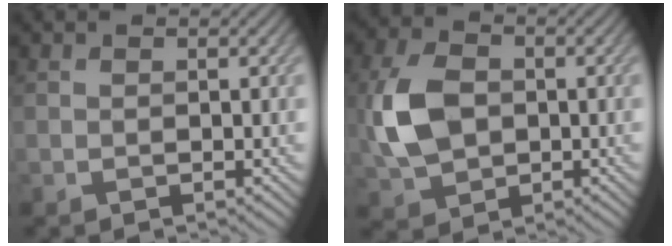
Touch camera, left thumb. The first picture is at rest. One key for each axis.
{"total": 8.6, "fx": -0.2, "fy": 6.0, "fz": 6.1, "tx": -0.154, "ty": -0.002, "tz": -0.013}